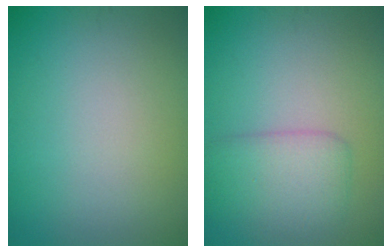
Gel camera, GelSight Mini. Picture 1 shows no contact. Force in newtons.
{"total": 3.7, "press": 3.7, "slide": 0.1}